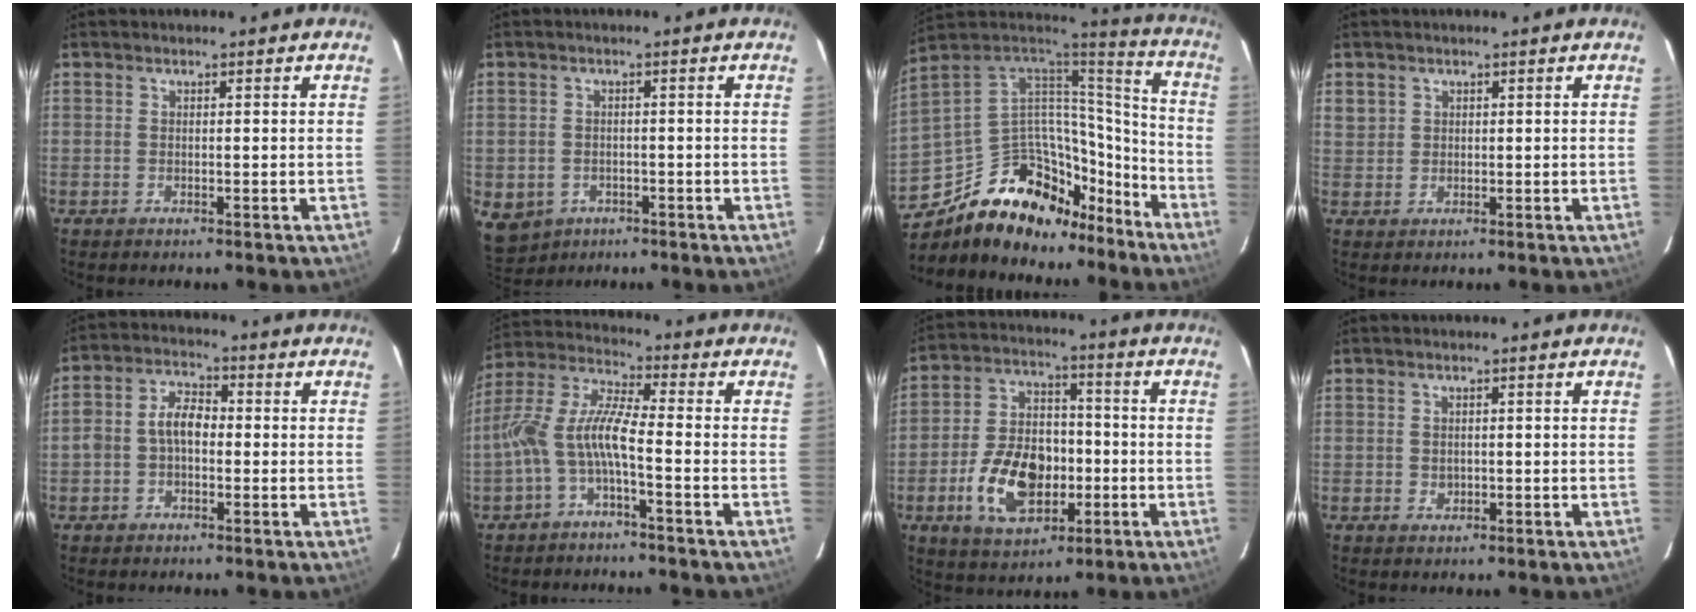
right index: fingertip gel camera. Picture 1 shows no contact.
{"total": 7.1, "force": [-2.8, 6.0, 2.6], "torque": [-0.069, -0.003, -0.028]}
{"total": 24.7, "force": [-16.6, 14.9, 10.5], "torque": [-0.205, 0.062, -0.240]}
{"total": 3.0, "force": [1.2, 2.7, 0.5], "torque": [-0.001, 0.006, 0.025]}
{"total": 5.9, "force": [-0.8, 4.0, 4.4], "torque": [-0.085, 0.021, -0.014]}
{"total": 9.0, "force": [-3.3, 1.6, 8.3], "torque": [-0.193, 0.013, -0.065]}
{"total": 15.0, "force": [-4.7, 9.6, 10.6], "torque": [-0.218, 0.012, -0.067]}
{"total": 1.3, "force": [0.0, 1.3, 0.4], "torque": [-0.003, 0.001, 0.003]}